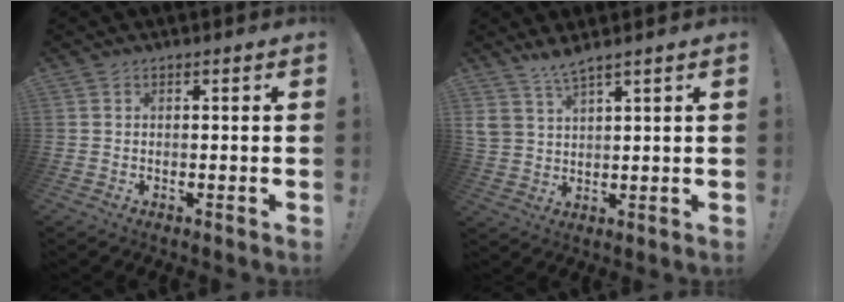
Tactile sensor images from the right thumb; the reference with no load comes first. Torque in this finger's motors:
{"motor_torque": [0.00, 0.04, -0.24, 0.41, 0.03]}